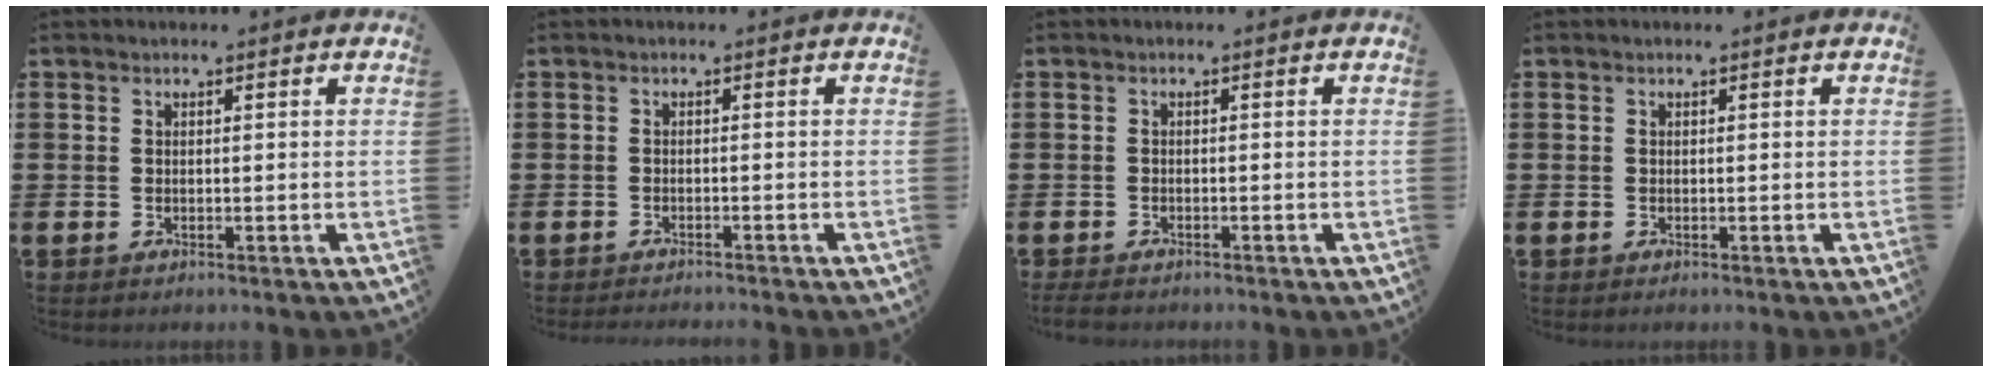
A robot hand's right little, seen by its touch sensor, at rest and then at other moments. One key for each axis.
{"total": 0.8, "fx": -0.8, "fy": -0.2, "fz": 0.1, "tx": -0.001, "ty": -0.001, "tz": -0.016}
{"total": 0.9, "fx": -0.8, "fy": 0.3, "fz": 0.4, "tx": -0.010, "ty": 0.002, "tz": -0.017}
{"total": 0.0}